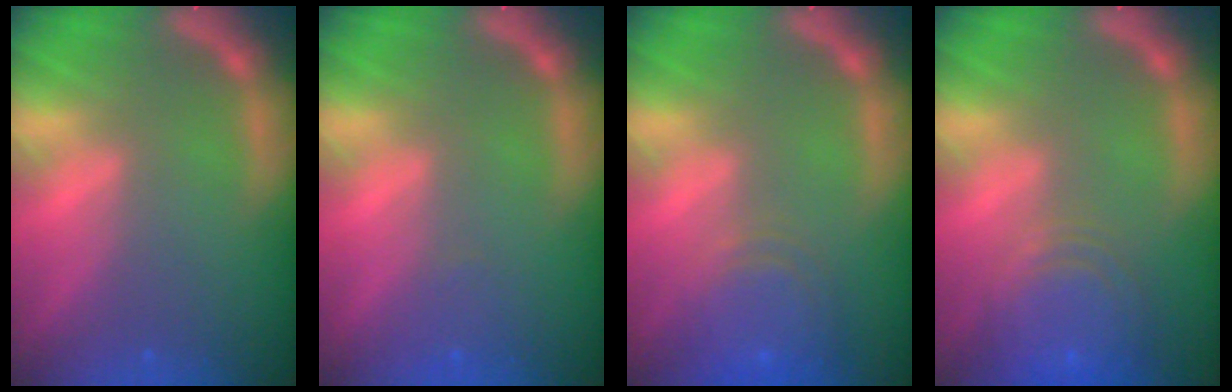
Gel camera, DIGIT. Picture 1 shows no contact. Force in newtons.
{"total": 1.0}
{"total": 6.1}
{"total": 8.0}